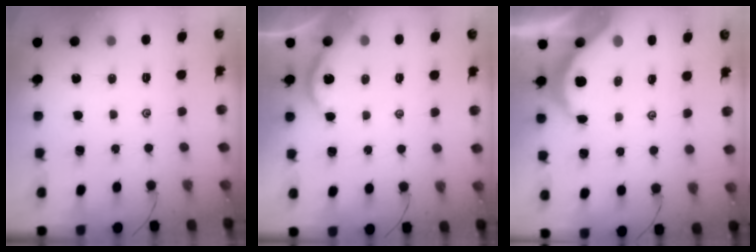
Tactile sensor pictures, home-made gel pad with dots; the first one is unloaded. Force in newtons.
{"total": 5.5, "press": 5.5, "slide": 0.4}
{"total": 5.5, "press": 5.5, "slide": 0.5}